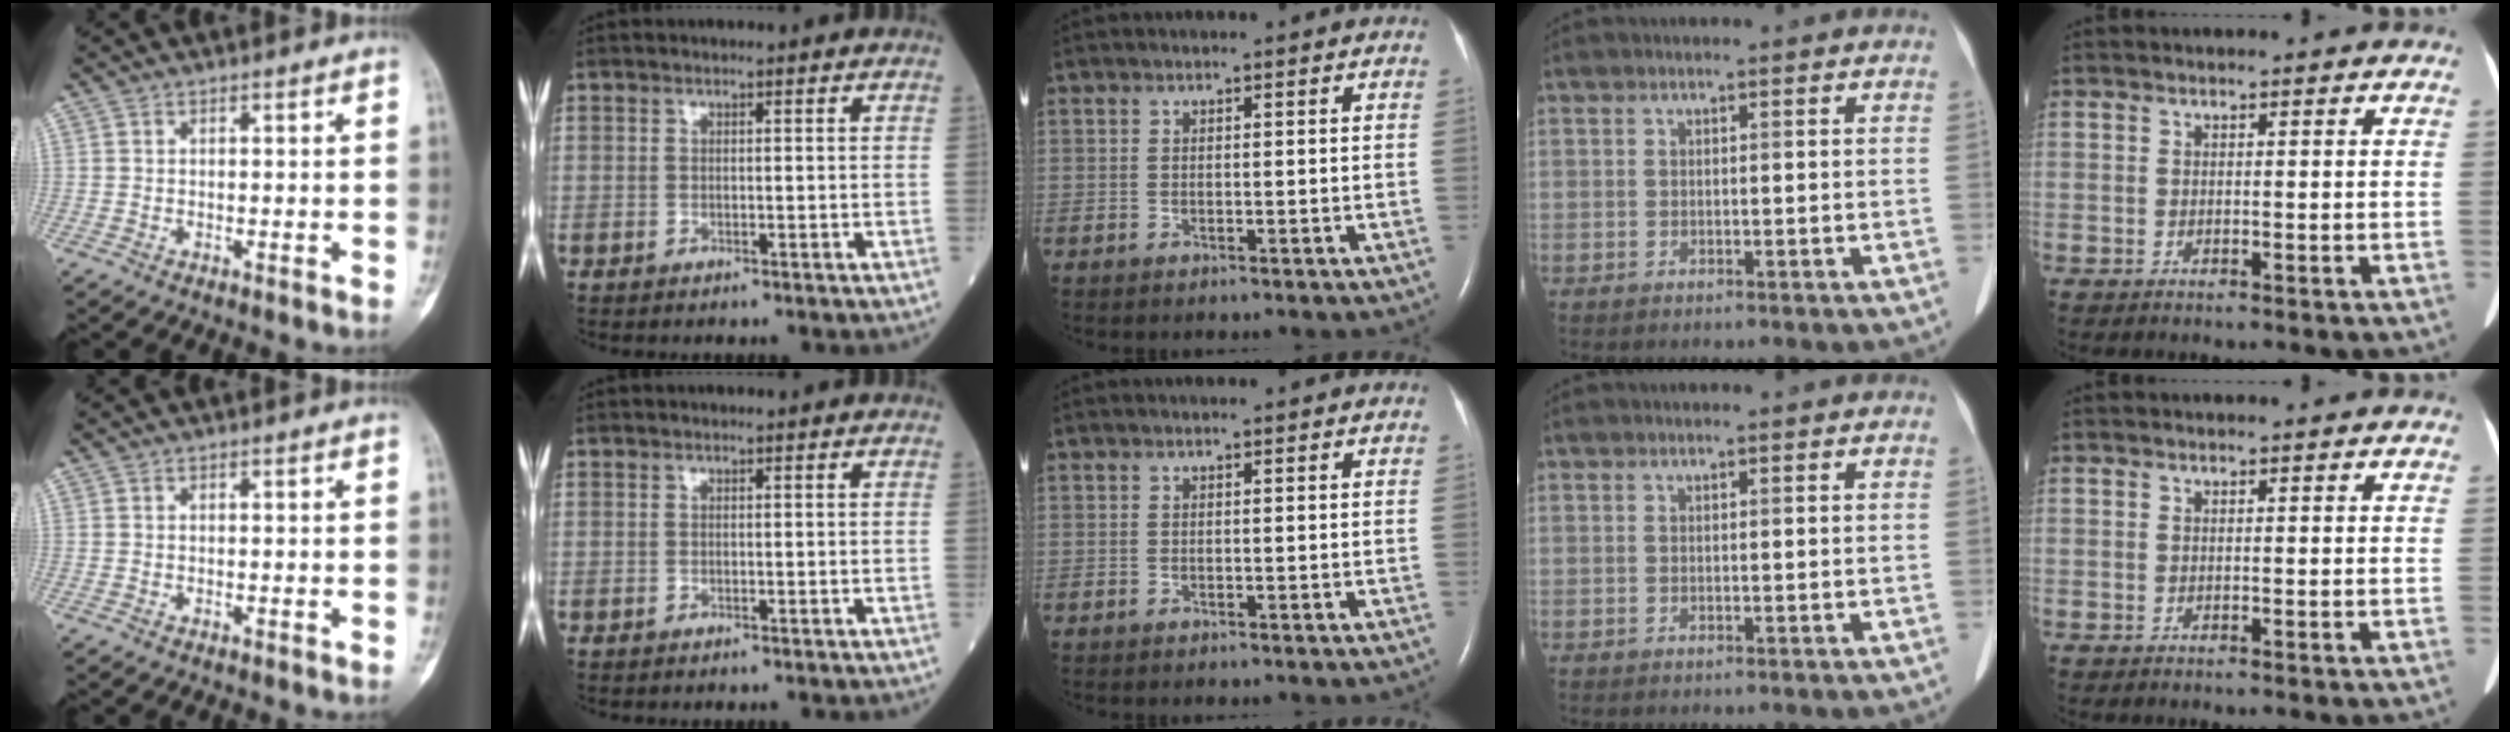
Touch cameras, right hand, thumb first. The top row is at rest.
{}